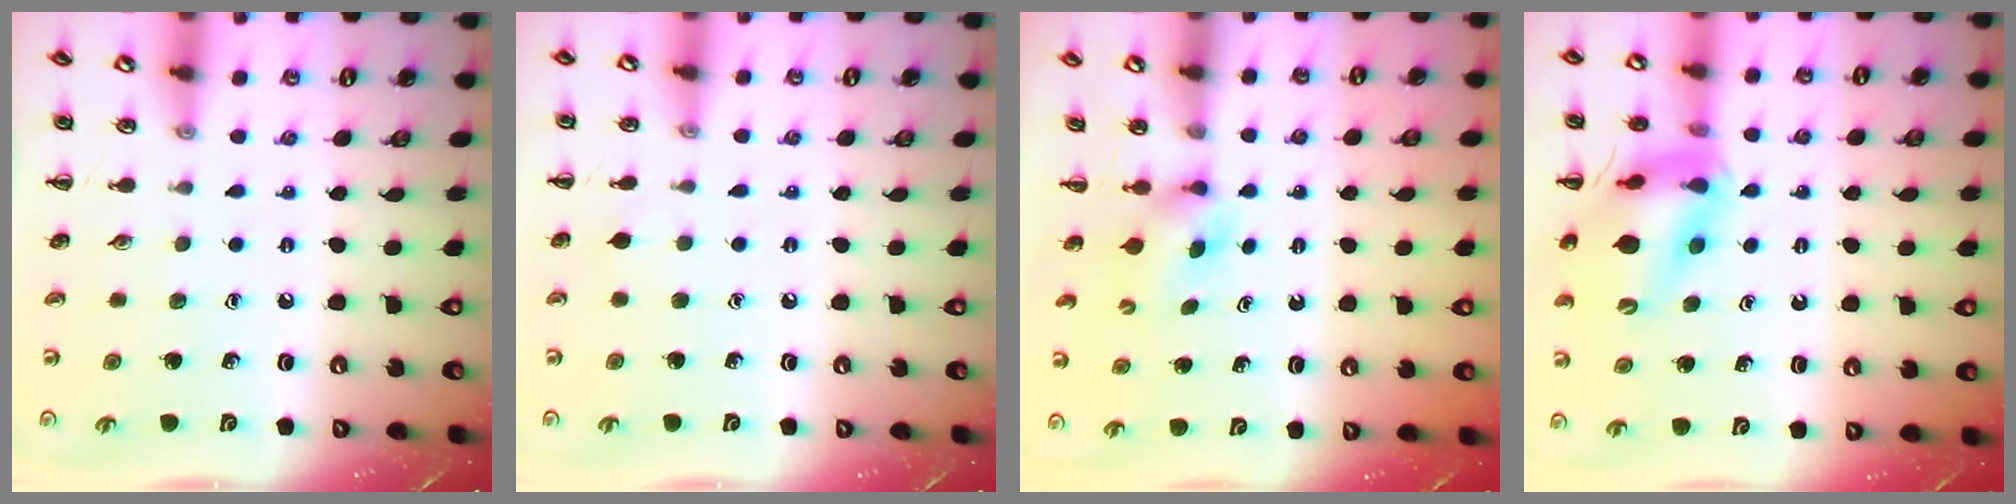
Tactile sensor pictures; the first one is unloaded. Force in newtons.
{"total": 2.8, "press": 2.6, "slide": 1.1}
{"total": 2.9, "press": 2.6, "slide": 1.3}
{"total": 15.3, "press": 15.1, "slide": 2.5}